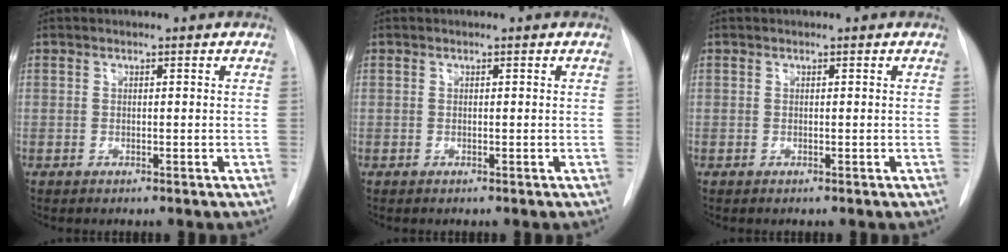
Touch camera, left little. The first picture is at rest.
{"total": 0.0}
{"total": 0.0}